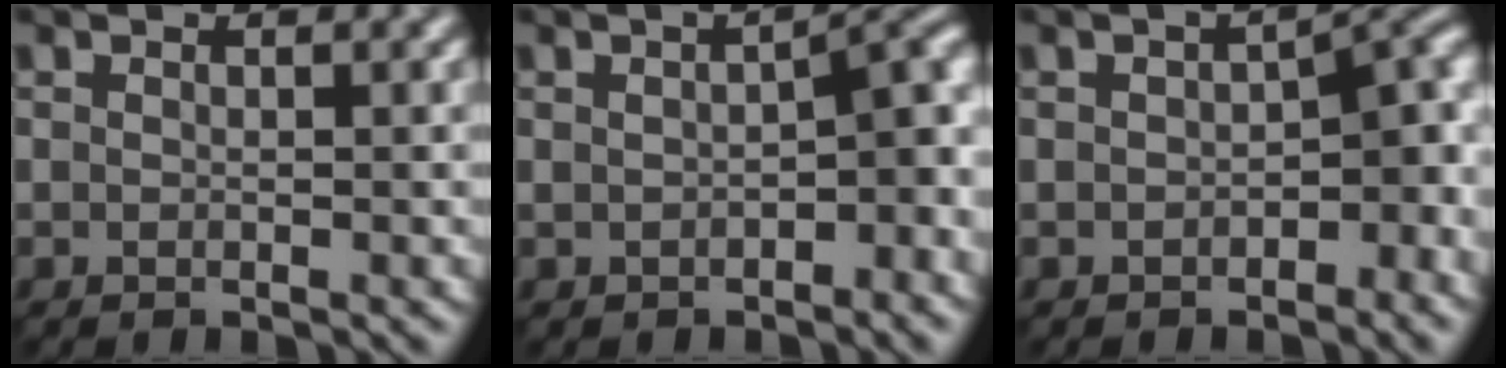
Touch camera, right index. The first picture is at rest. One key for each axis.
{"total": 4.3, "fx": -1.0, "fy": 1.8, "fz": 3.8, "tx": -0.041, "ty": 0.011, "tz": -0.016}
{"total": 5.1, "fx": -1.3, "fy": 2.7, "fz": 4.1, "tx": -0.033, "ty": 0.009, "tz": -0.026}